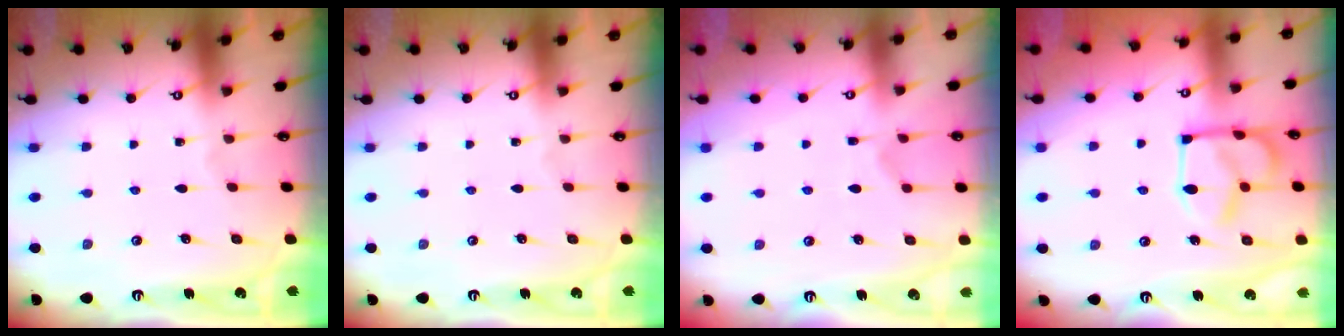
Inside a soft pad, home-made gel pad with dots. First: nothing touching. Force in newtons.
{"total": 0.0}
{"total": 1.4, "press": 0.2, "slide": 1.4}
{"total": 10.2, "press": 10.2, "slide": 0.4}